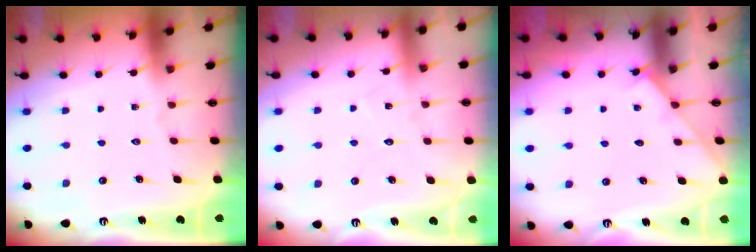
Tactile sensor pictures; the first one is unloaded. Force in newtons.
{"total": 6.2, "press": 6.2, "slide": 0.6}
{"total": 2.9, "press": 2.9, "slide": 0.3}